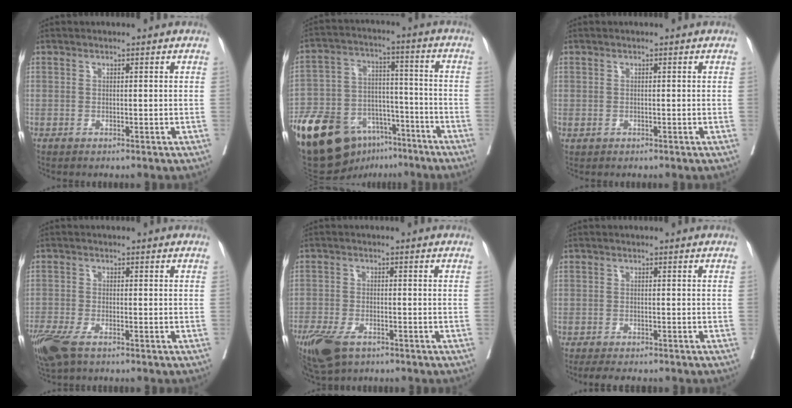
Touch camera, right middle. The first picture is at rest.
{"total": 19.2, "force": [-12.5, 10.4, 10.3], "torque": [-0.186, 0.025, -0.210]}
{"total": 0.6, "force": [-0.2, 0.5, 0.2], "torque": [-0.005, 0.002, 0.001]}
{"total": 7.8, "force": [-5.3, 2.6, 5.1], "torque": [-0.107, -0.021, -0.097]}
{"total": 9.6, "force": [-6.2, 4.4, 5.8], "torque": [-0.121, -0.016, -0.104]}
{"total": 4.4, "force": [-3.7, 1.4, 1.9], "torque": [-0.024, -0.007, -0.051]}